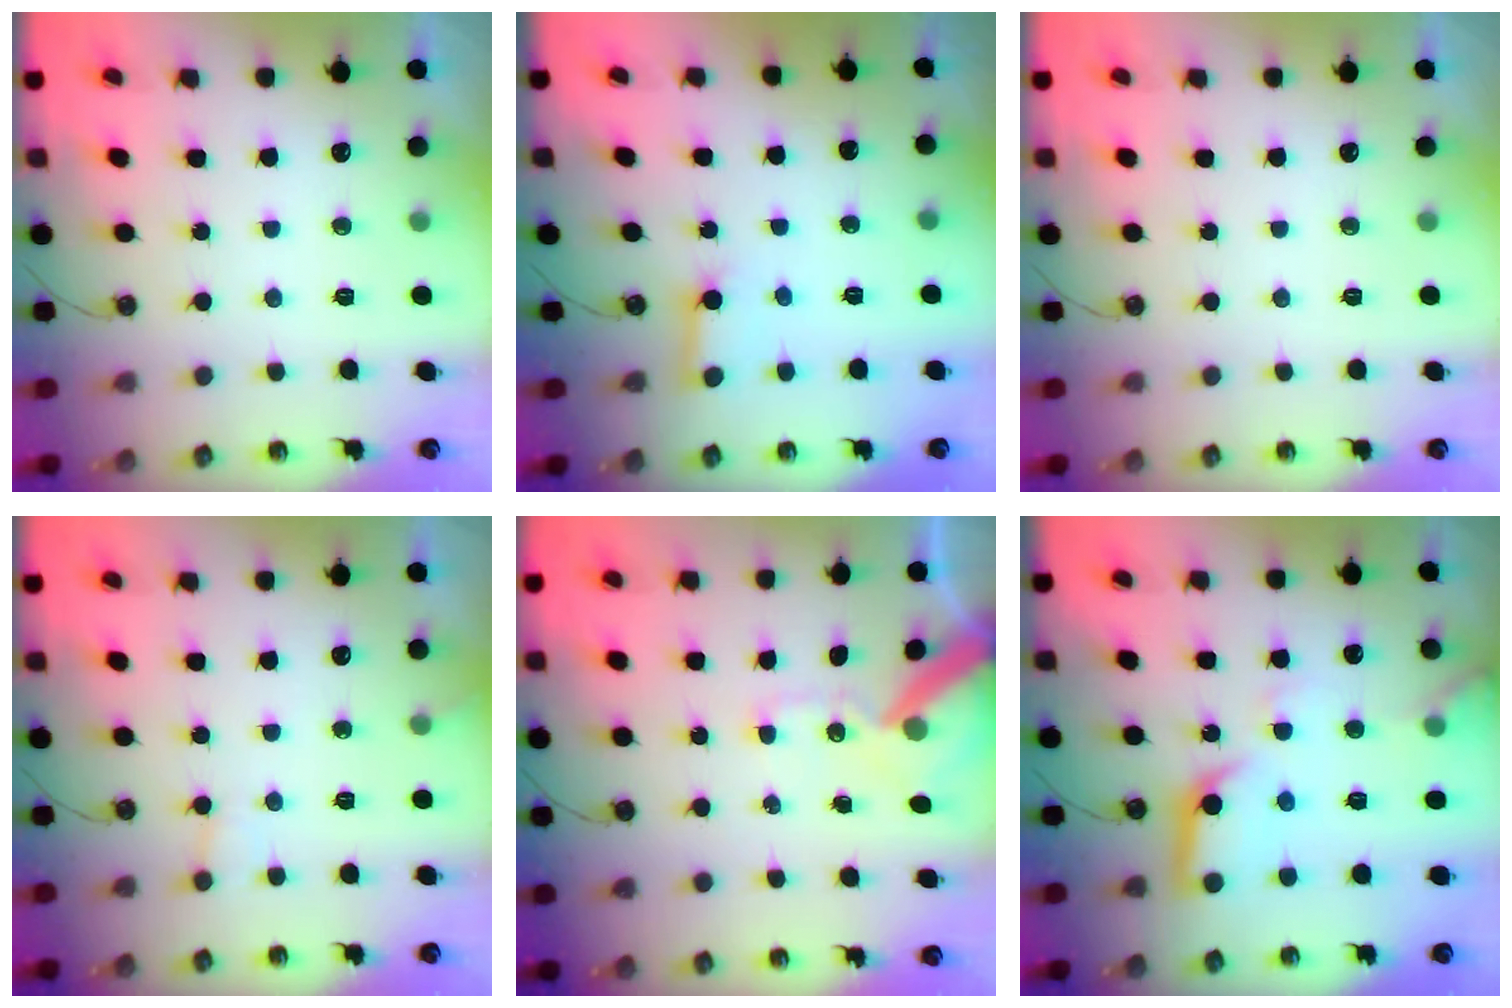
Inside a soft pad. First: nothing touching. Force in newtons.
{"total": 4.9, "press": 4.8, "slide": 0.6}
{"total": 0.0}
{"total": 5.3, "press": 5.3, "slide": 0.3}
{"total": 12.7, "press": 12.5, "slide": 1.8}
{"total": 12.4, "press": 12.4, "slide": 1.2}